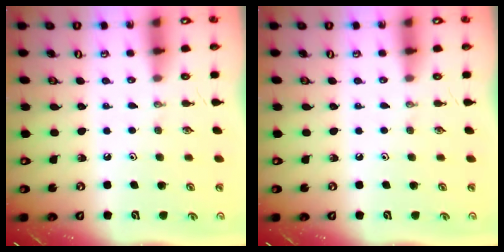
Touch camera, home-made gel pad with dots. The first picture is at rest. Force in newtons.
{"total": 0.0}